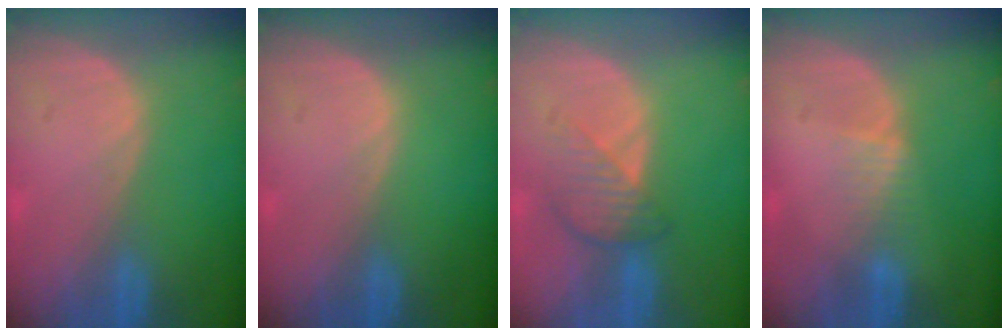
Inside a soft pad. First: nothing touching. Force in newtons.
{"total": 0.0}
{"total": 4.3, "press": 3.8, "slide": 1.9}
{"total": 1.9, "press": 1.9, "slide": 0.2}